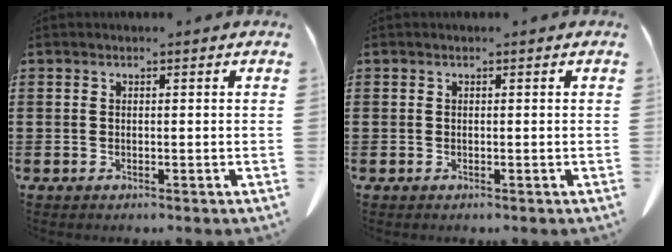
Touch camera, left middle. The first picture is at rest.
{"total": 0.0}